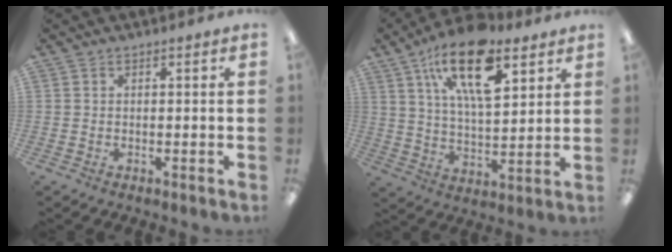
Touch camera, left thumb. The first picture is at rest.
{"total": 19.4, "force": [10.9, 8.5, 13.7], "torque": [-0.218, -0.044, 0.182]}